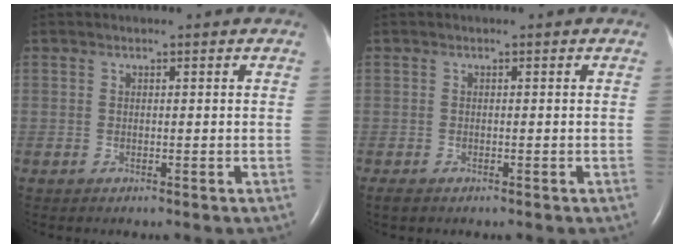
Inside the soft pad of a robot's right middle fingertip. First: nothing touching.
{"total": 1.2, "force": [-0.8, 0.6, 0.7], "torque": [-0.015, -0.003, -0.010]}